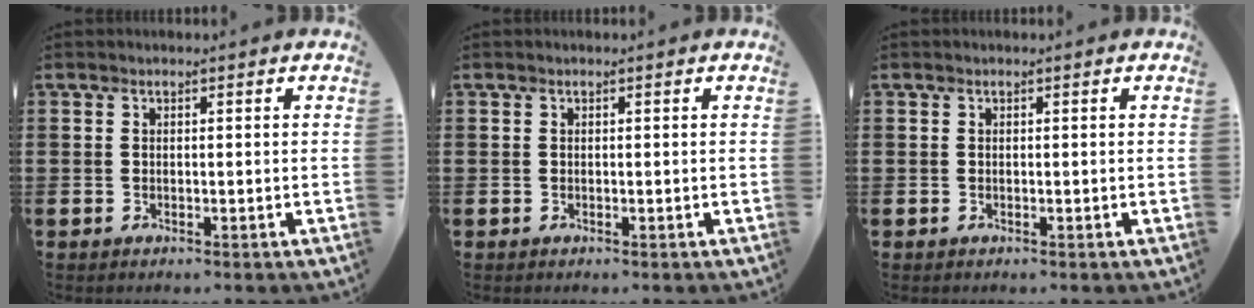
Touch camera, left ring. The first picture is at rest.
{"total": 0.0}
{"total": 0.0}